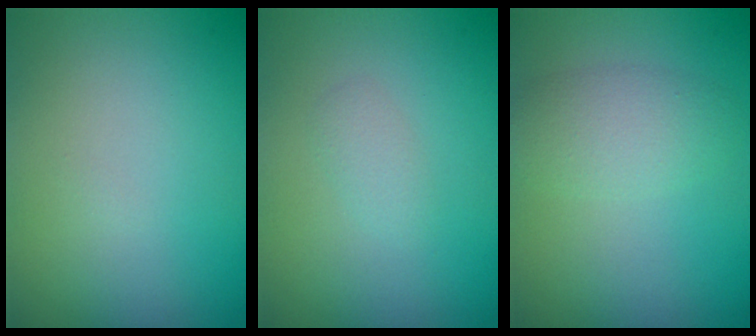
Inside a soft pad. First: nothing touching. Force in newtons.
{"total": 1.1, "press": 1.1, "slide": 0.1}
{"total": 3.0, "press": 3.0, "slide": 0.1}